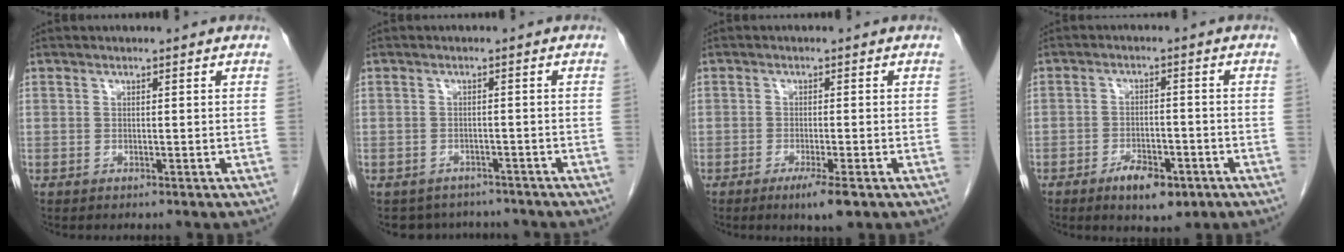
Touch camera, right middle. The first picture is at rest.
{"total": 6.1, "force": [-5.4, 2.7, 0.3], "torque": [0.004, 0.012, -0.066]}
{"total": 4.4, "force": [-2.6, 0.5, 3.6], "torque": [-0.060, -0.009, -0.039]}
{"total": 6.0, "force": [-3.6, 2.5, 4.2], "torque": [-0.068, -0.002, -0.048]}